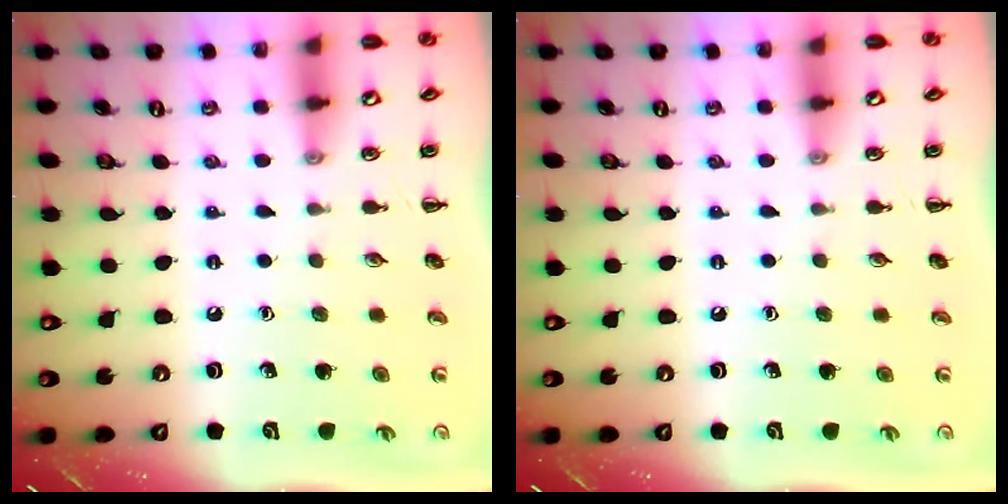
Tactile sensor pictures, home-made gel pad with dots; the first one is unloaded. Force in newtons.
{"total": 0.0}